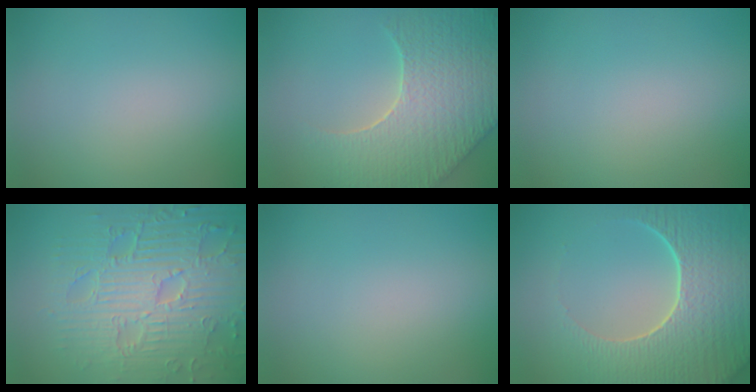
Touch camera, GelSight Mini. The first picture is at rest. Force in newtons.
{"total": 9.0, "press": 6.4, "slide": 6.4}
{"total": 0.0}
{"total": 10.4, "press": 7.0, "slide": 7.6}
{"total": 0.0}
{"total": 8.6, "press": 6.4, "slide": 5.7}